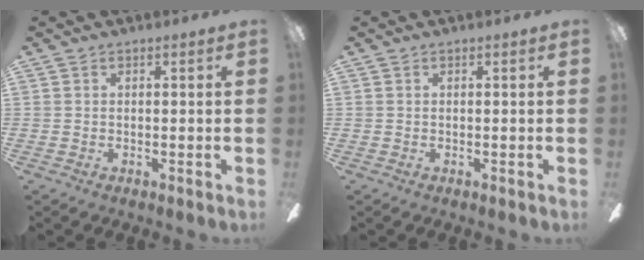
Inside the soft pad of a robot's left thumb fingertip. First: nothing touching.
{"total": 0.0}